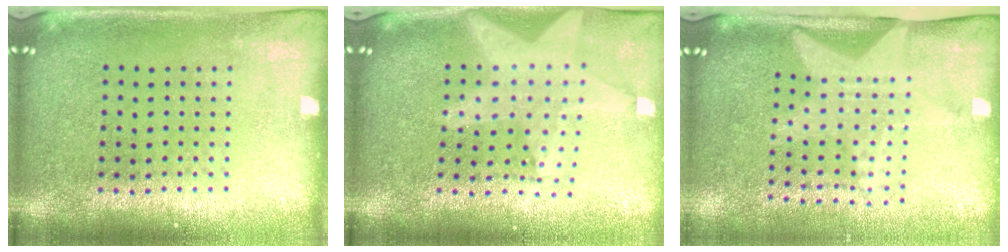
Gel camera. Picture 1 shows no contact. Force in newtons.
{"total": 2.2, "press": 1.8, "slide": 1.2}
{"total": 1.7, "press": 1.5, "slide": 0.7}